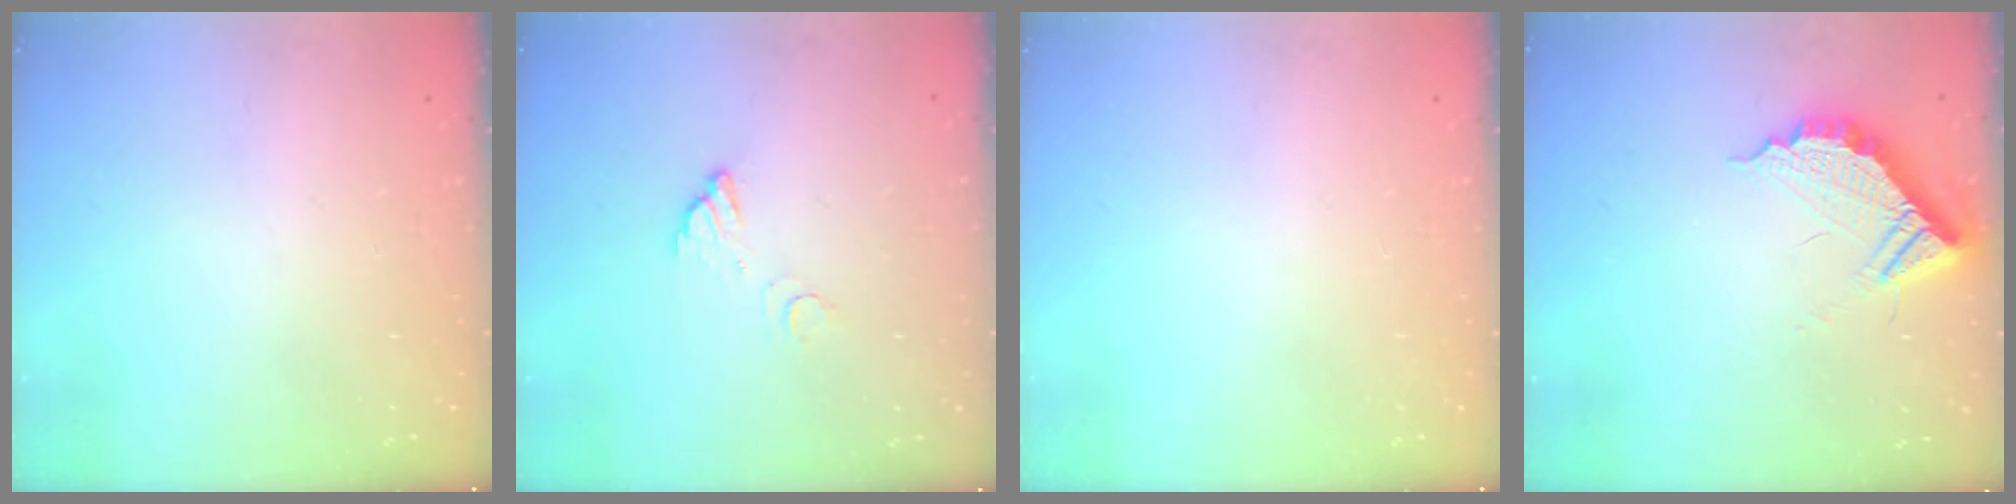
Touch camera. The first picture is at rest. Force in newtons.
{"total": 3.5, "press": 3.5, "slide": 0.3}
{"total": 0.0}
{"total": 11.3, "press": 11.2, "slide": 0.4}